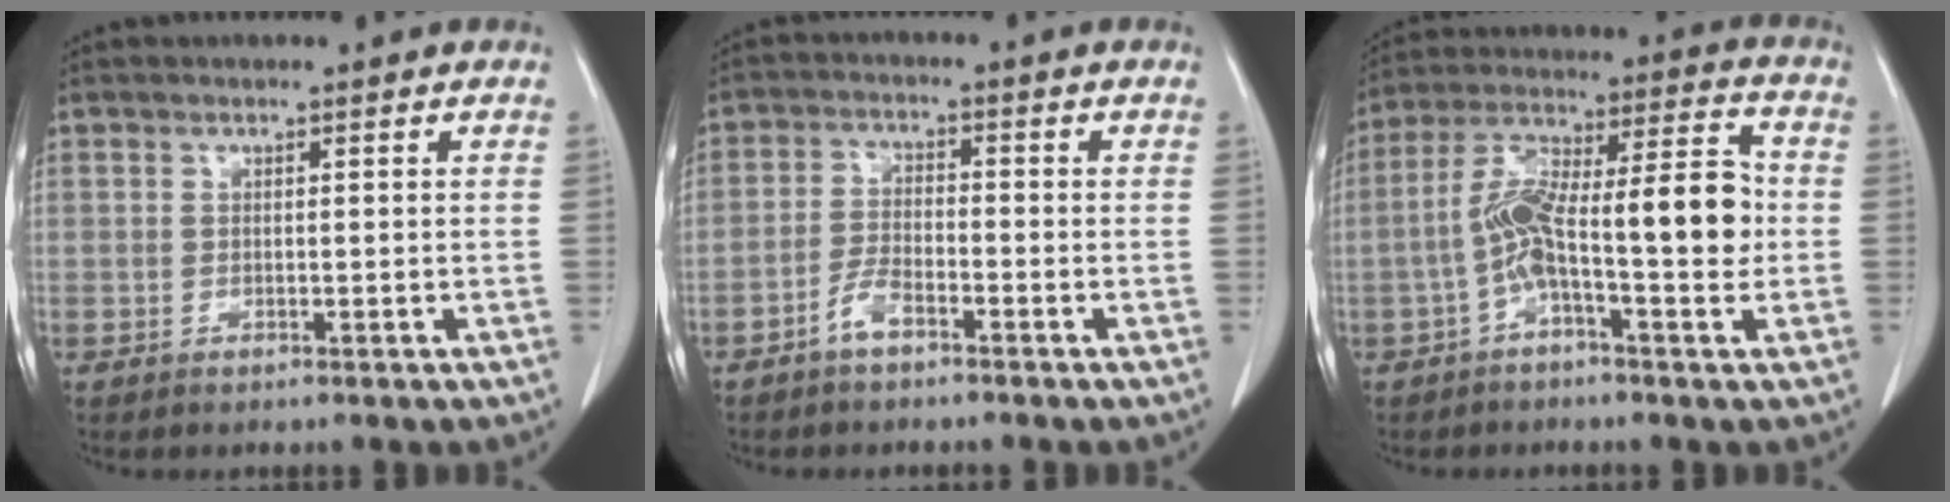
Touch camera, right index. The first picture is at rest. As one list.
[{"total": 3.6, "force": [-2.6, 1.1, 2.3], "torque": [-0.050, 0.005, -0.053]}, {"total": 14.6, "force": [-2.1, 3.2, 14.1], "torque": [-0.247, 0.042, -0.036]}]